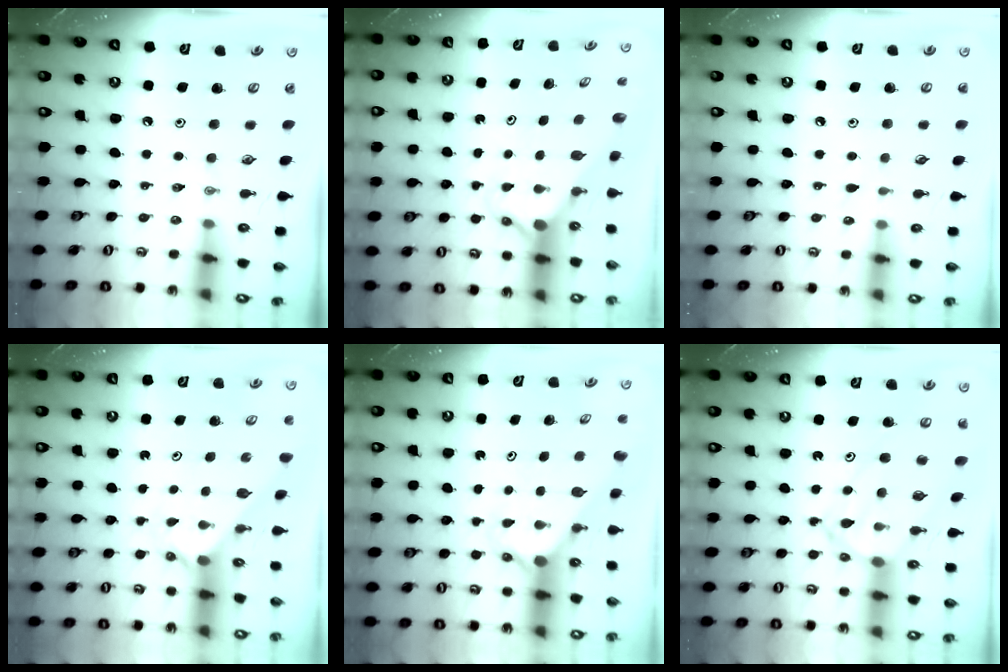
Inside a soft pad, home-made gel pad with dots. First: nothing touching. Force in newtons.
{"total": 3.0, "press": 3.0, "slide": 0.2}
{"total": 2.9, "press": 2.9, "slide": 0.4}
{"total": 2.0, "press": 2.0, "slide": 0.2}
{"total": 2.7, "press": 2.7, "slide": 0.2}
{"total": 11.2, "press": 11.1, "slide": 1.1}